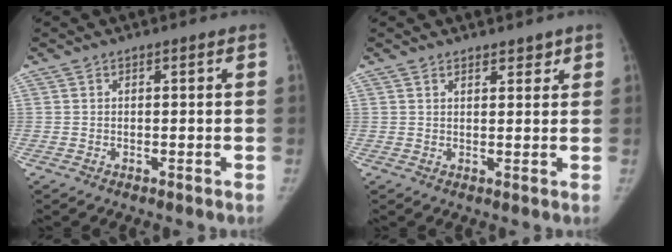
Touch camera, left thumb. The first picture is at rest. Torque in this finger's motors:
{"motor_torque": [-0.22, -0.10, -0.18, 0.11, -0.02]}